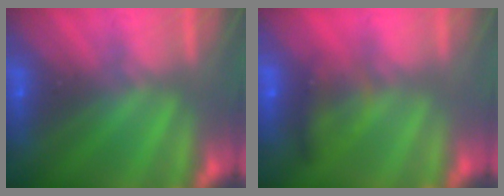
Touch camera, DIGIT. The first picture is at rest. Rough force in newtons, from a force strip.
{"total": 6.5}